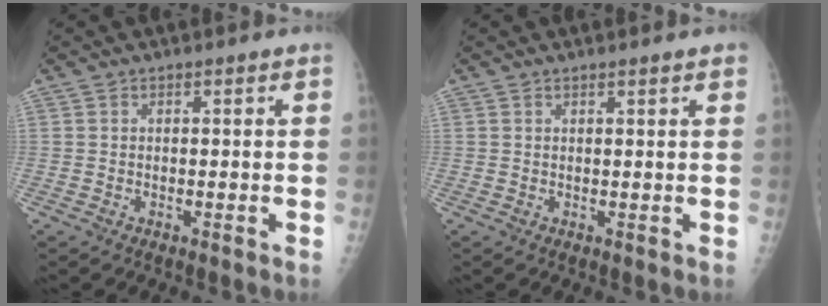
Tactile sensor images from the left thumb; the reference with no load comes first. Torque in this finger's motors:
{"motor_torque": [-0.22, 0.10, -0.27, -0.16, 0.04]}